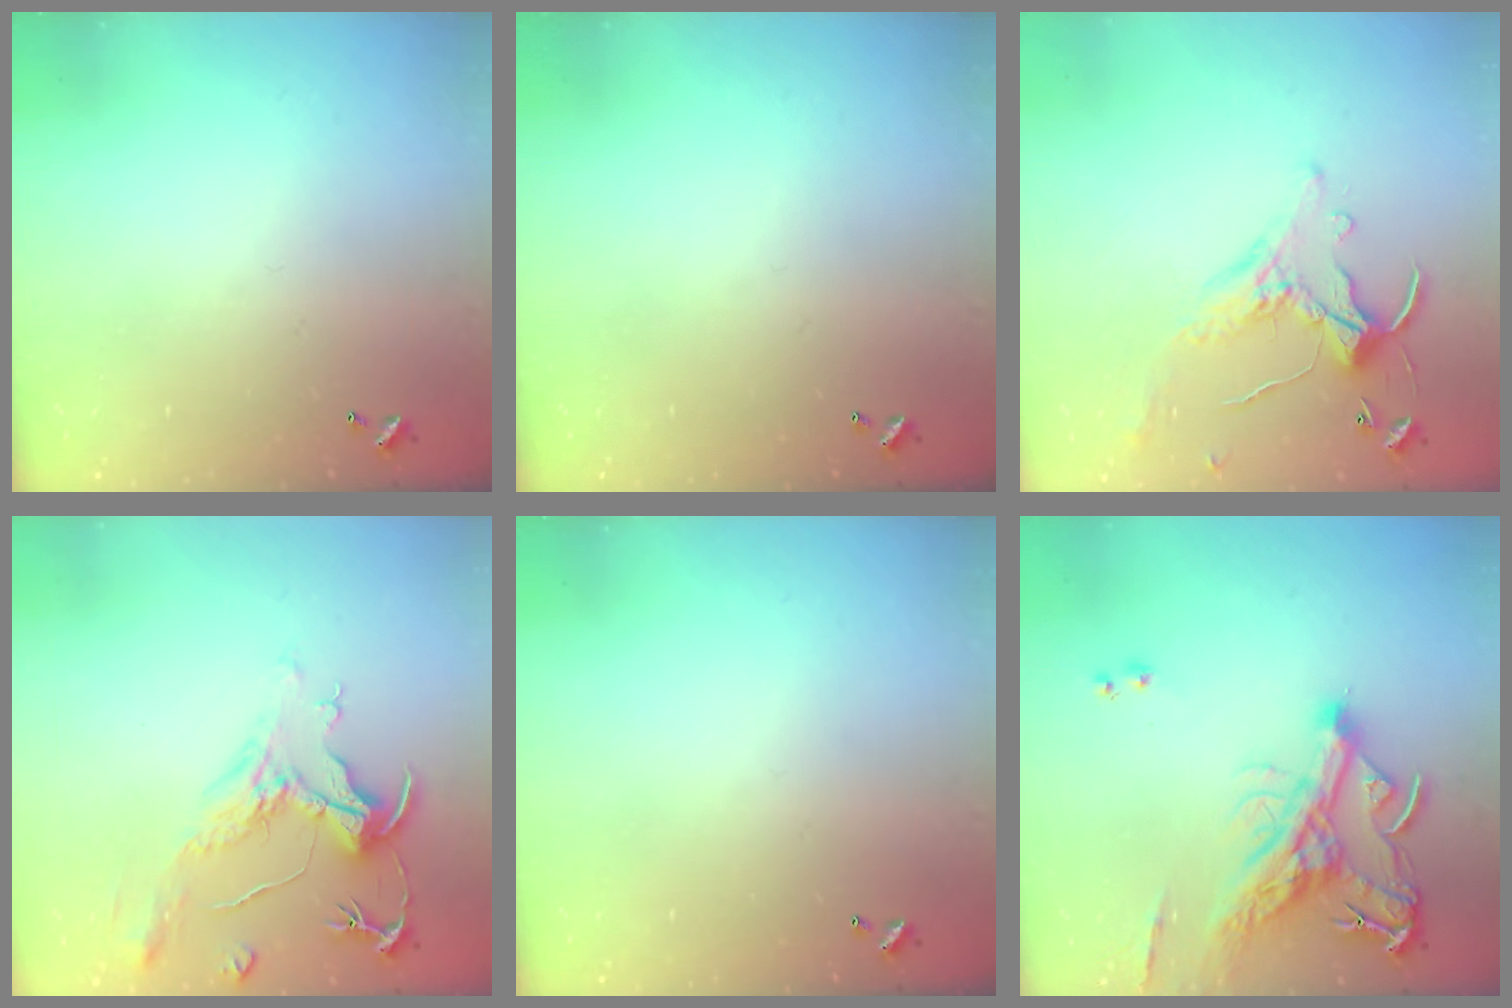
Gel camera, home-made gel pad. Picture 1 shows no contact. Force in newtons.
{"total": 0.0}
{"total": 1.1, "press": 0.3, "slide": 1.0}
{"total": 2.2, "press": 1.7, "slide": 1.4}
{"total": 0.0}
{"total": 11.1, "press": 10.7, "slide": 2.6}